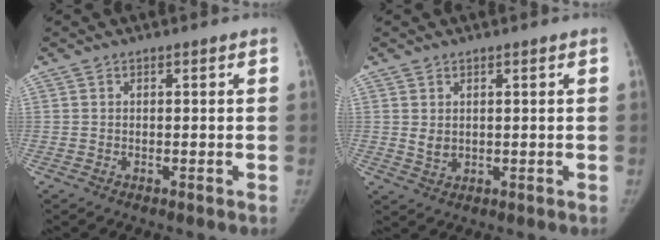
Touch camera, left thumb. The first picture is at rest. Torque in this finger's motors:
{"motor_torque": [0.33, 0.37, 0.51, -0.39, 0.13]}